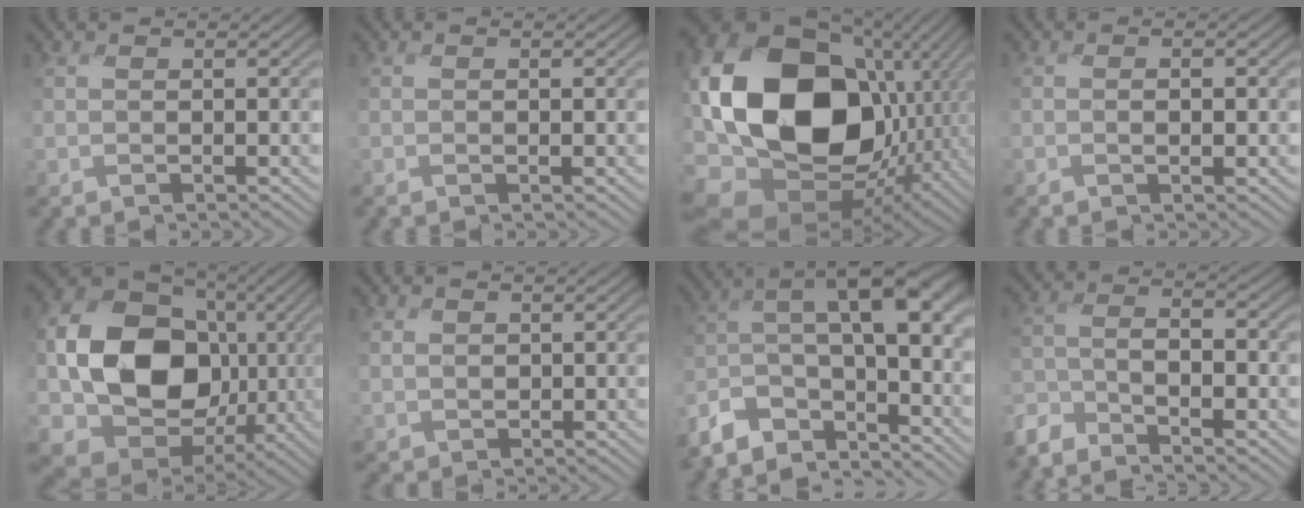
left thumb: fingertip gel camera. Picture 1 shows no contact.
{"total": 0.0}
{"total": 21.2, "force": [-0.3, 15.2, 14.8], "torque": [-0.372, -0.021, 0.013]}
{"total": 1.1, "force": [-0.2, 0.6, 0.9], "torque": [-0.015, 0.005, -0.001]}
{"total": 16.8, "force": [-0.8, 13.5, 10.0], "torque": [-0.203, -0.032, -0.014]}
{"total": 1.8, "force": [0.2, 1.7, 0.3], "torque": [-0.021, -0.004, 0.000]}
{"total": 10.6, "force": [-7.1, 4.3, 6.6], "torque": [-0.103, -0.008, -0.147]}
{"total": 4.8, "force": [-4.6, 0.8, 1.0], "torque": [-0.025, -0.002, -0.114]}